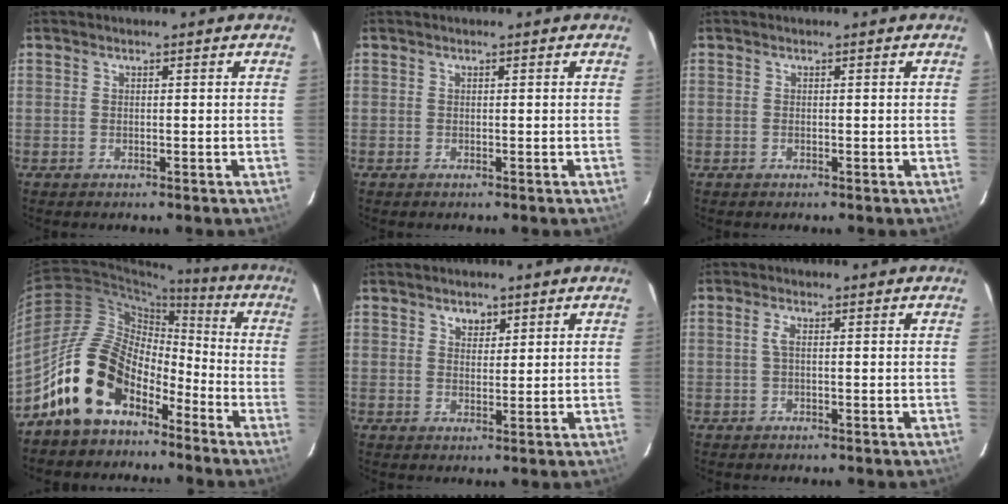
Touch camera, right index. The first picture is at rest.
{"total": 0.0}
{"total": 0.0}
{"total": 15.2, "force": [-9.4, 8.9, 8.0], "torque": [-0.152, 0.020, -0.165]}
{"total": 2.5, "force": [1.5, 1.8, 0.8], "torque": [-0.007, 0.003, 0.026]}
{"total": 1.5, "force": [0.1, 0.3, 1.4], "torque": [-0.030, 0.004, -0.002]}